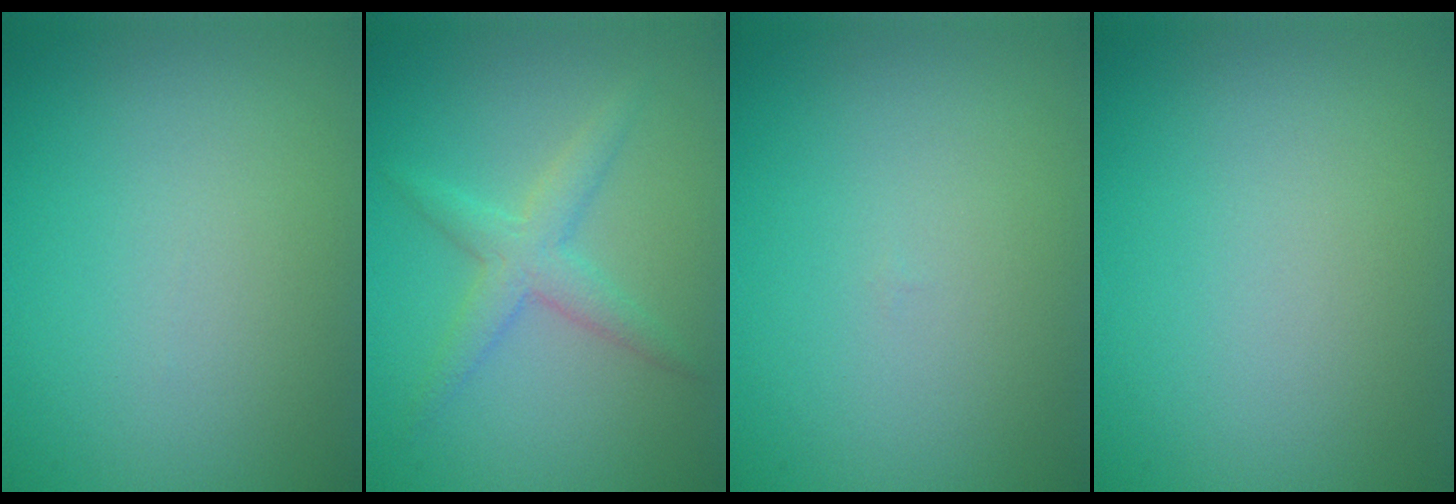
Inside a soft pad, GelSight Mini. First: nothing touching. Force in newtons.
{"total": 2.8, "press": 2.8, "slide": 0.1}
{"total": 0.0}
{"total": 0.0}